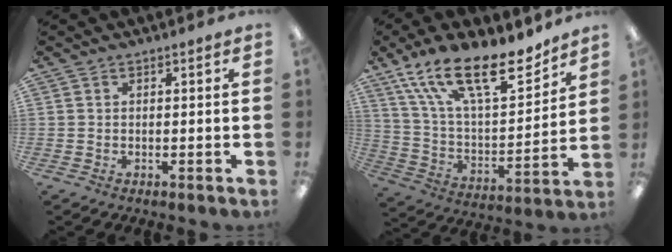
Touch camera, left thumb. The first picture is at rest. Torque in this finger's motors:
{"motor_torque": [0.52, 0.48, 1.51, -1.26, 0.54]}